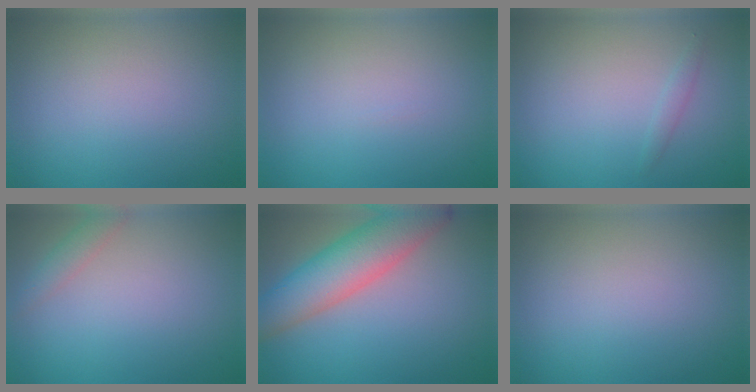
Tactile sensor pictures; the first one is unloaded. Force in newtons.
{"total": 0.0}
{"total": 0.8, "press": 0.8, "slide": 0.1}
{"total": 1.5, "press": 1.5, "slide": 0.1}
{"total": 7.3, "press": 7.3, "slide": 0.3}
{"total": 0.0}